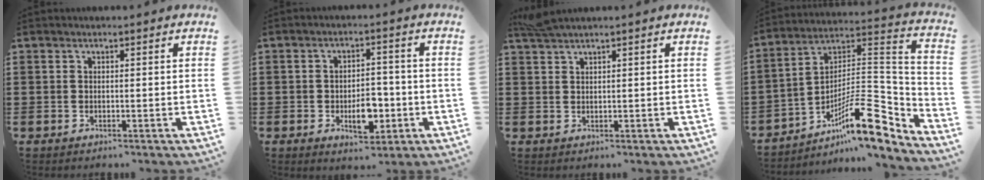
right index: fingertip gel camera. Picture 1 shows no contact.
{"total": 6.4, "force": [-2.0, 3.5, 5.0], "torque": [-0.066, 0.005, -0.036]}
{"total": 1.9, "force": [1.7, -0.1, 0.8], "torque": [-0.020, -0.001, 0.033]}
{"total": 15.5, "force": [-8.9, 4.5, 11.8], "torque": [-0.188, 0.009, -0.160]}